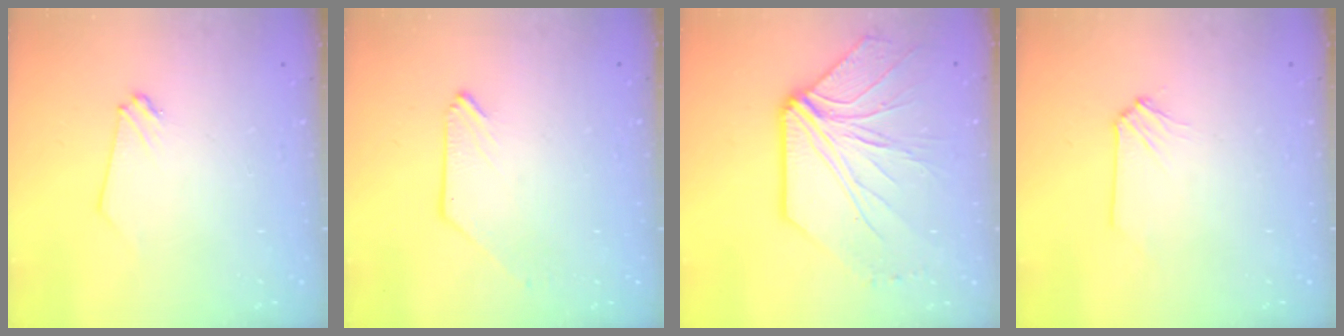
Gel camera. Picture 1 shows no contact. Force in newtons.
{"total": 0.0}
{"total": 10.7, "press": 10.6, "slide": 1.5}
{"total": 0.0}